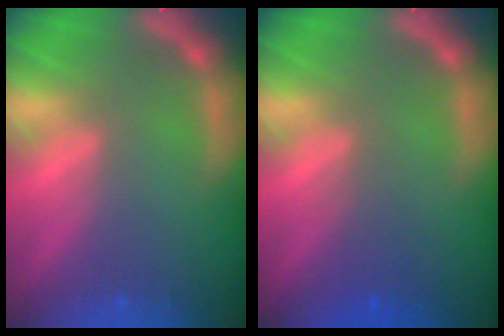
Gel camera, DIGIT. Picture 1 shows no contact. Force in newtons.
{"total": 2.0}